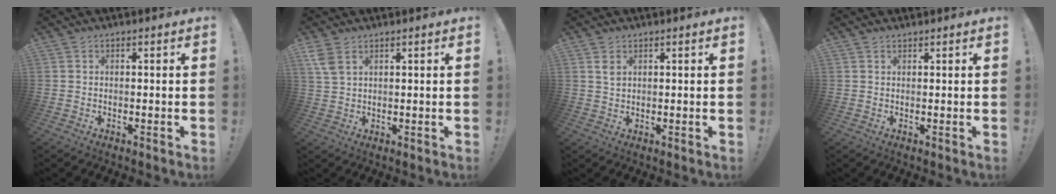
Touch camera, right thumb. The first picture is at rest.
{"total": 4.8, "force": [2.9, 2.4, 3.0], "torque": [-0.056, -0.006, 0.055]}
{"total": 2.4, "force": [1.2, 1.3, 1.5], "torque": [-0.017, -0.004, 0.019]}
{"total": 0.8, "force": [0.8, 0.2, 0.1], "torque": [-0.001, -0.002, 0.015]}